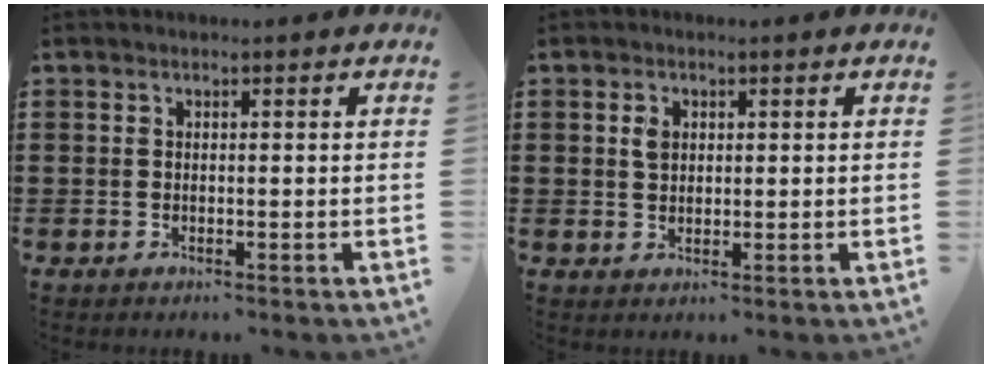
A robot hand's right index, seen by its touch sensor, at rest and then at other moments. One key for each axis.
{"total": 2.1, "fx": 0.7, "fy": 1.4, "fz": 1.4, "tx": -0.033, "ty": 0.006, "tz": 0.012}